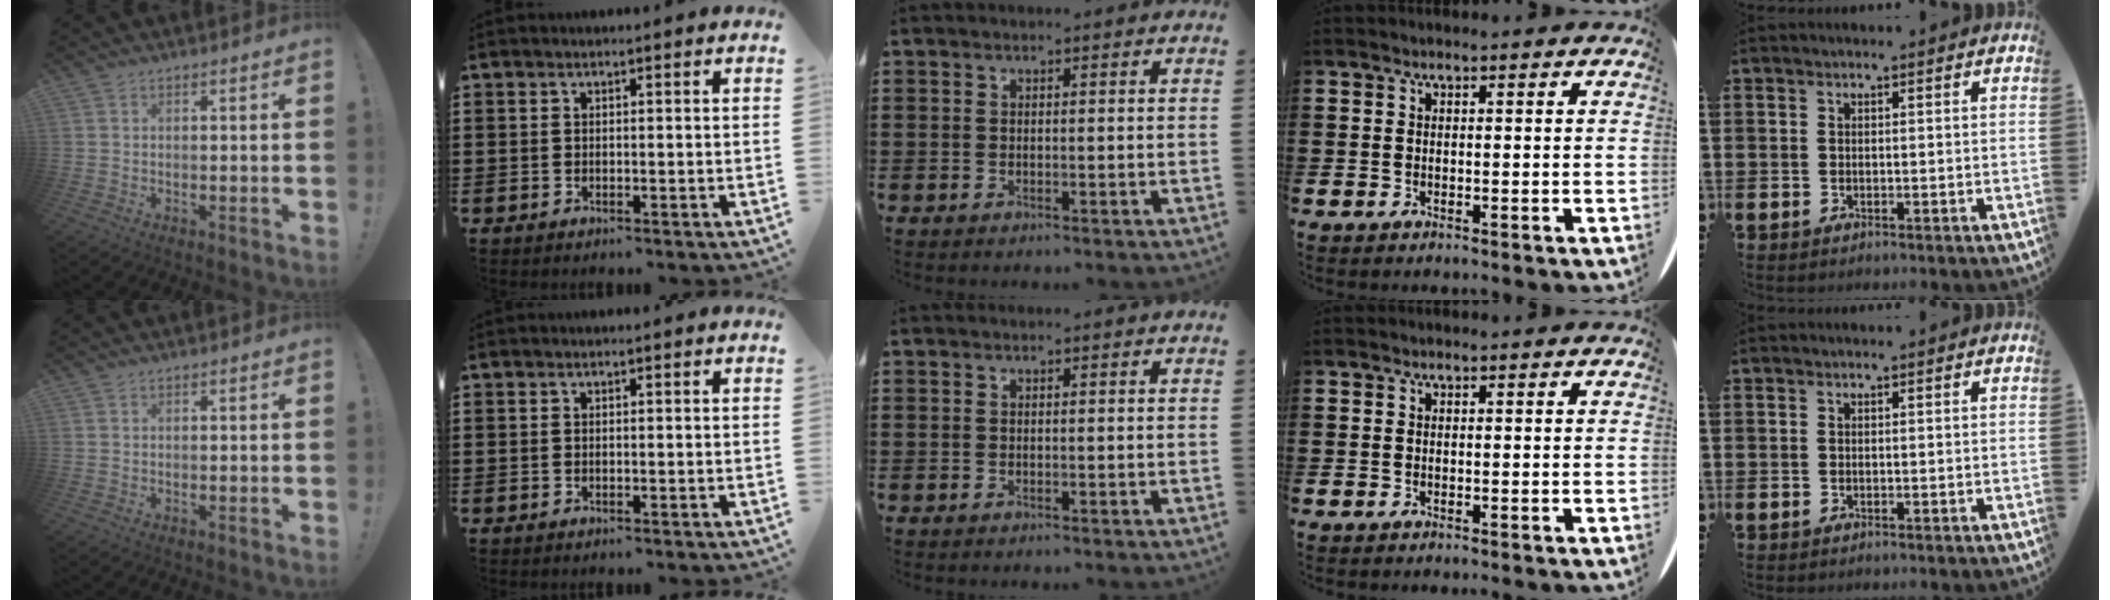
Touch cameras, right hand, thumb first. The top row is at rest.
{}